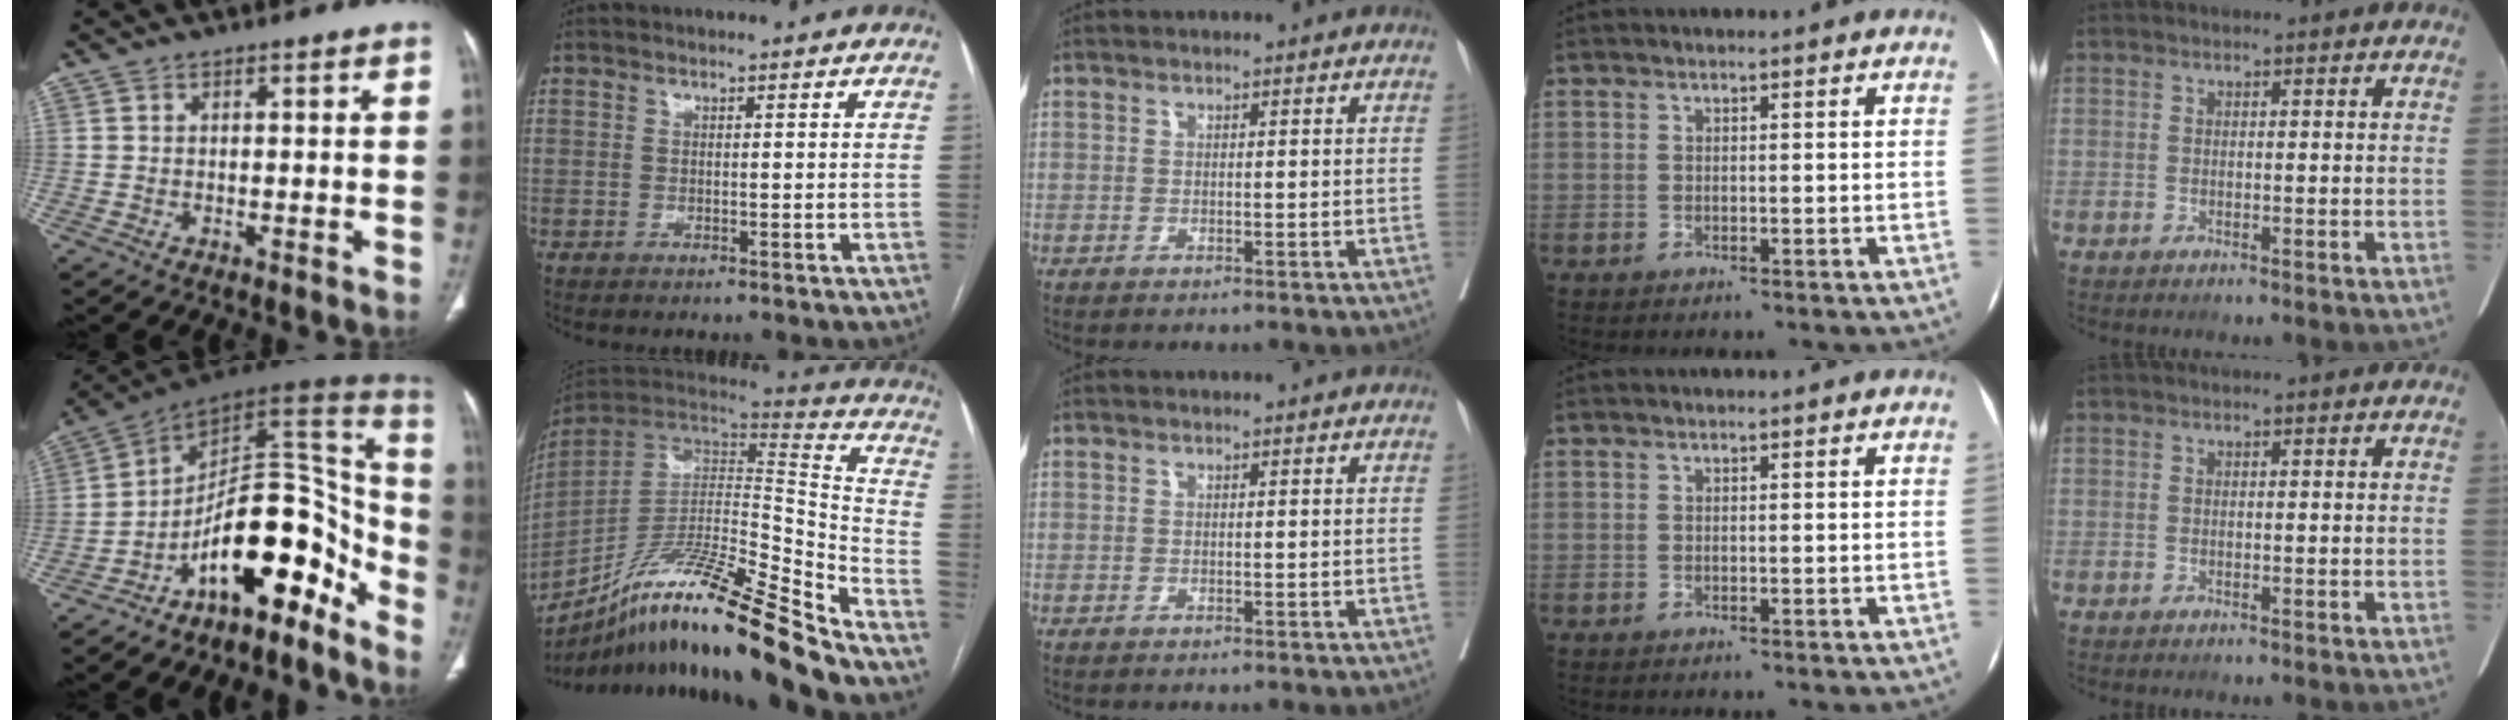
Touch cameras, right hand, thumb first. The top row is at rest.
{"thumb": {"total": 19.1, "force": [-11.5, 8.3, 12.9], "torque": [-0.140, 0.143, -0.189]}, "index": {"total": 24.2, "force": [-18.9, 0.3, 15.1], "torque": [-0.239, -0.018, -0.332]}}